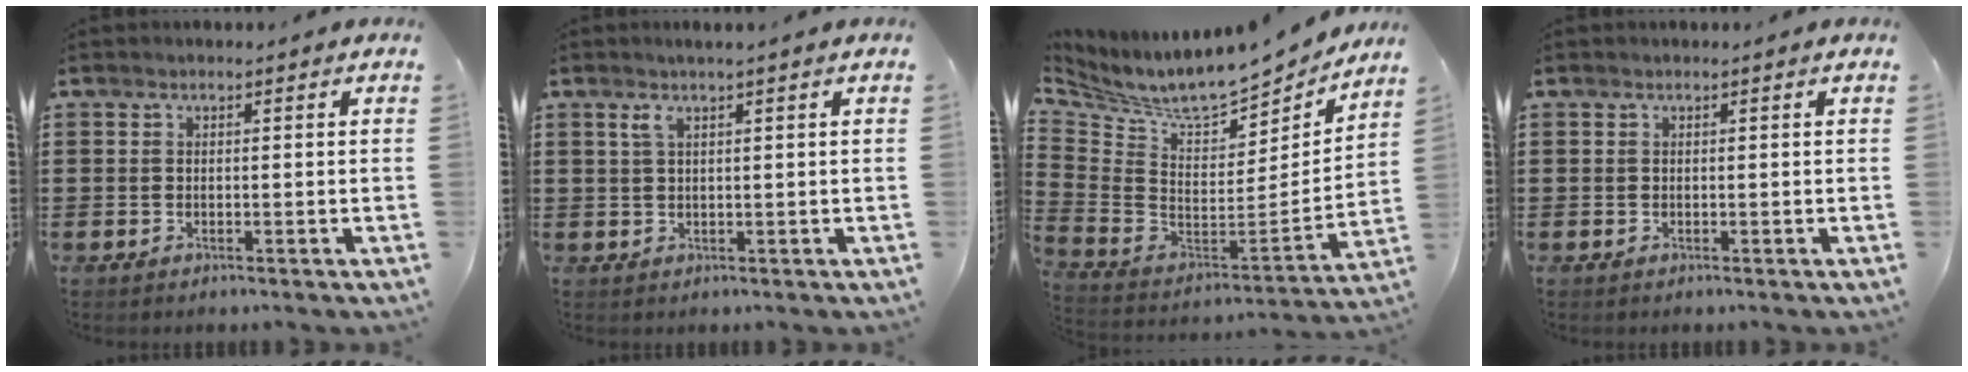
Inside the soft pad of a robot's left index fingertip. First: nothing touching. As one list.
[{"total": 2.0, "force": [0.9, 0.1, 1.8], "torque": [-0.039, 0.001, 0.016]}, {"total": 7.5, "force": [6.8, 1.4, 3.1], "torque": [-0.089, -0.064, 0.109]}, {"total": 0.0}]